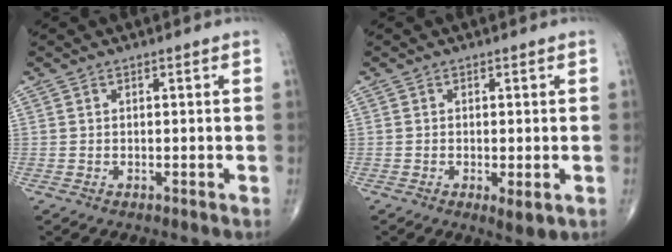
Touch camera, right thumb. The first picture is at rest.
{"total": 3.0, "force": [-0.9, 0.9, 2.7], "torque": [-0.045, -0.011, -0.014]}